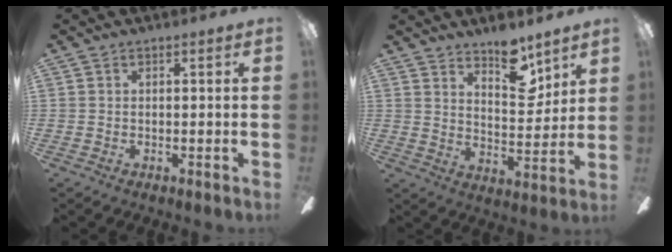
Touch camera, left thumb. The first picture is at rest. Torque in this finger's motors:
{"motor_torque": [1.29, 0.72, 1.10, -0.88, 0.08]}